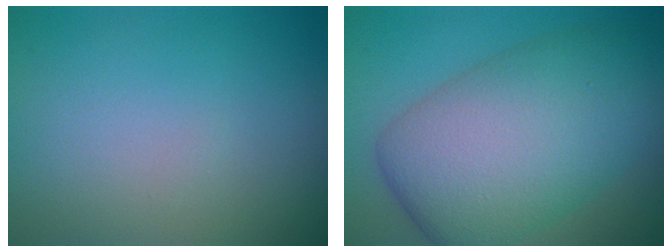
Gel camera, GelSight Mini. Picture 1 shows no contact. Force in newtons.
{"total": 11.3, "press": 11.3, "slide": 0.1}